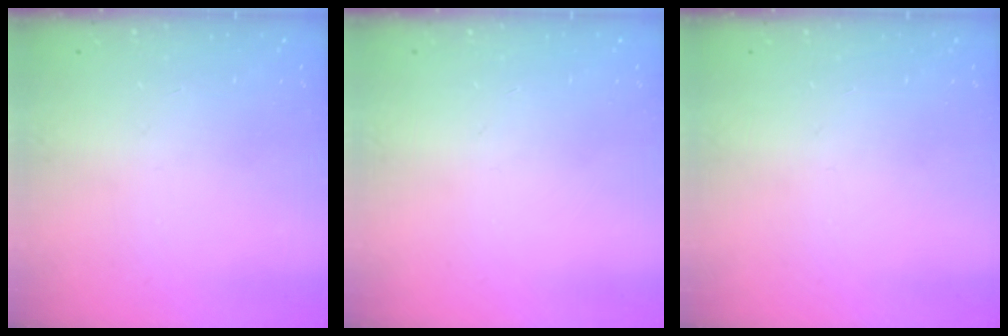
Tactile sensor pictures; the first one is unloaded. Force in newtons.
{"total": 0.0}
{"total": 0.0}